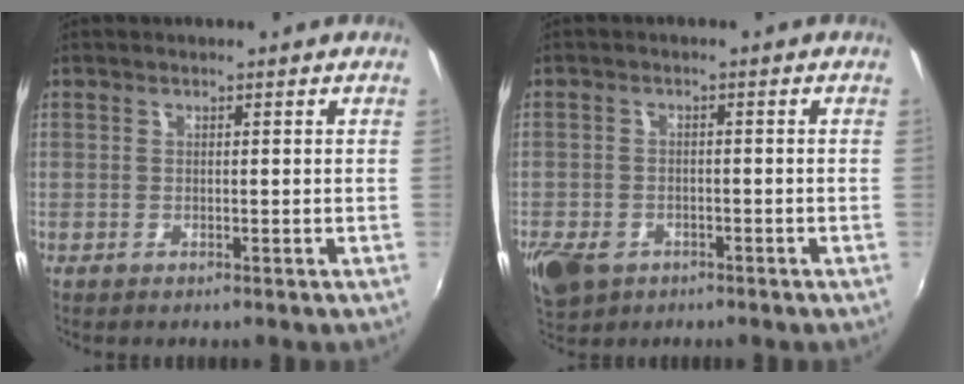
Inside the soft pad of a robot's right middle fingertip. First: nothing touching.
{"total": 8.0, "force": [-4.2, 5.4, 4.0], "torque": [-0.107, -0.020, -0.072]}